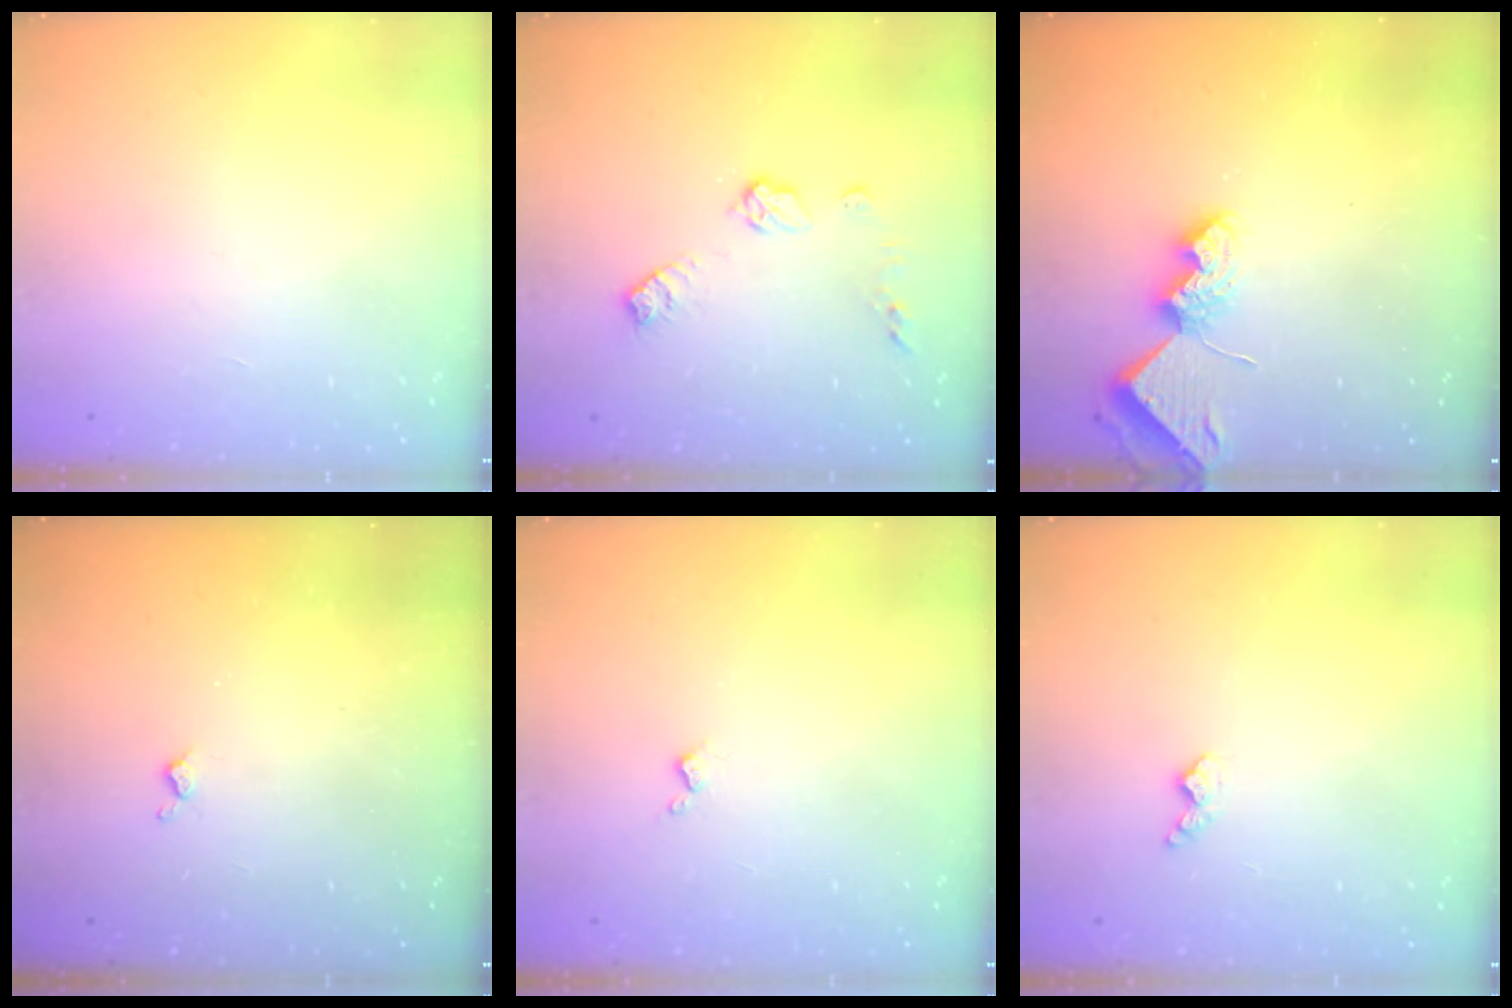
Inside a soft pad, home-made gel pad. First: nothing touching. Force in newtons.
{"total": 8.9, "press": 8.9, "slide": 0.4}
{"total": 7.6, "press": 7.6, "slide": 0.8}
{"total": 3.0, "press": 2.9, "slide": 0.4}
{"total": 2.2, "press": 2.1, "slide": 0.5}
{"total": 4.4, "press": 4.4, "slide": 0.6}